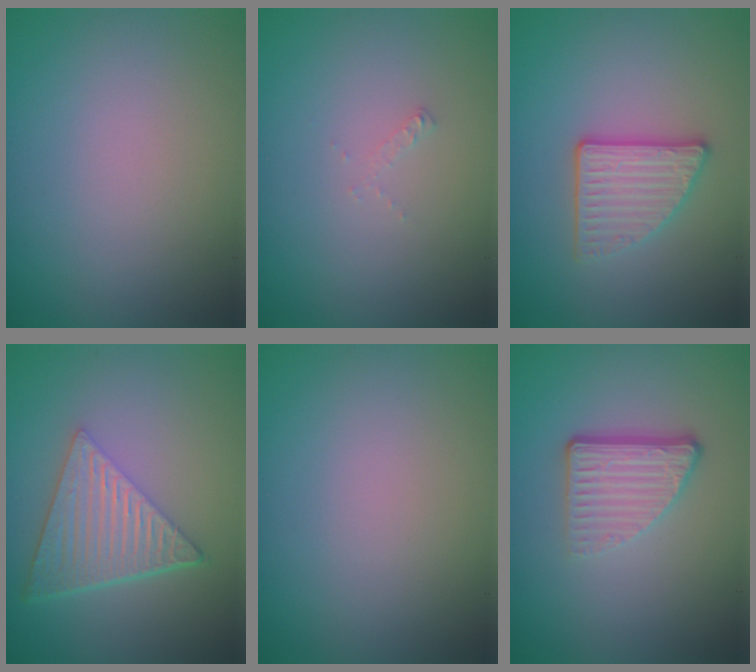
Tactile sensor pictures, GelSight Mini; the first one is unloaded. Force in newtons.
{"total": 0.5, "press": 0.5, "slide": 0.1}
{"total": 3.4, "press": 3.0, "slide": 1.6}
{"total": 6.3, "press": 4.2, "slide": 4.7}
{"total": 0.0}
{"total": 4.0, "press": 2.7, "slide": 2.9}